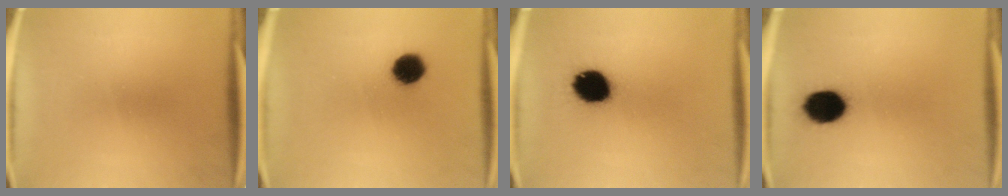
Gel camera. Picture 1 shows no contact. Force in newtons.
{"total": 7.2}
{"total": 12.1}
{"total": 9.8}